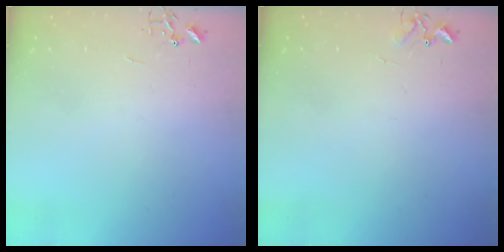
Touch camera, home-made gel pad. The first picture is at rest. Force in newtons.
{"total": 6.1, "press": 6.0, "slide": 0.6}